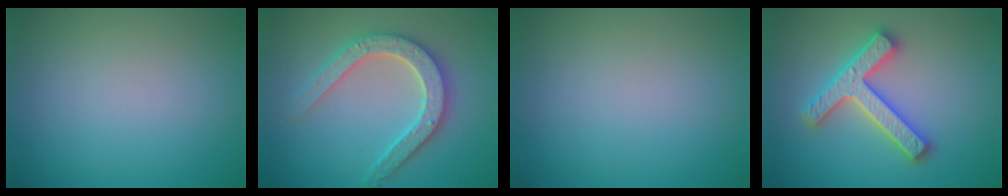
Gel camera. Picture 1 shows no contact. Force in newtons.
{"total": 4.9, "press": 4.9, "slide": 0.9}
{"total": 0.0}
{"total": 4.7, "press": 4.6, "slide": 0.9}